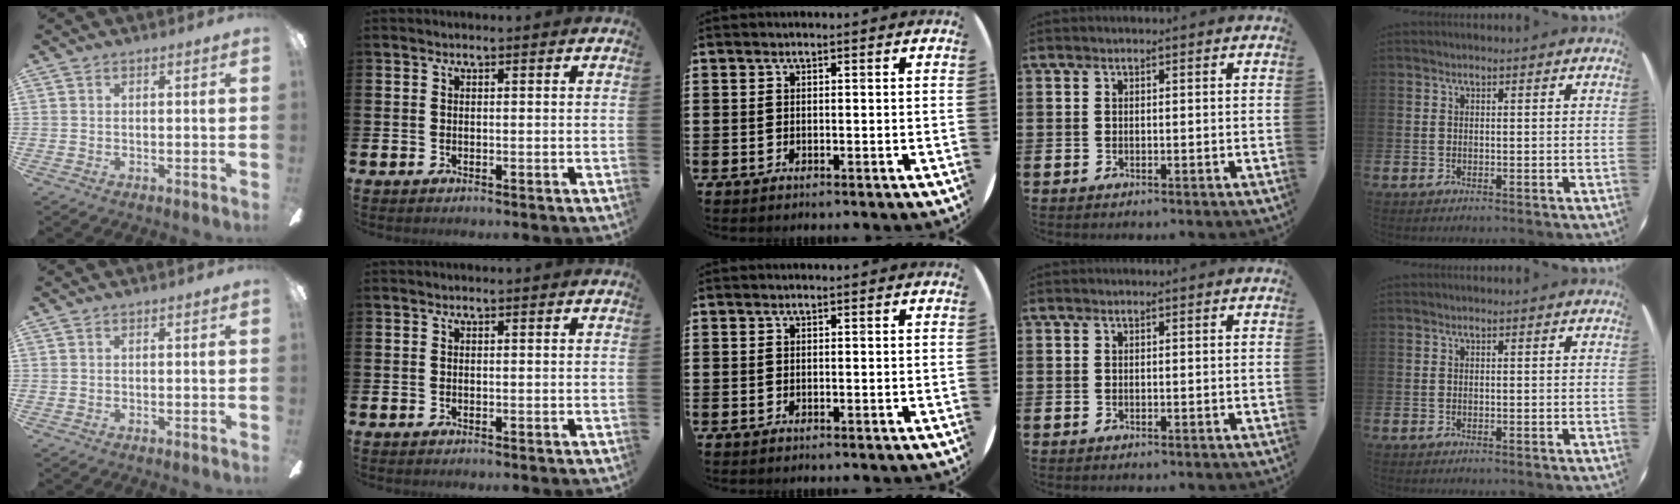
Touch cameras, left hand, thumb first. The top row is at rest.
{}